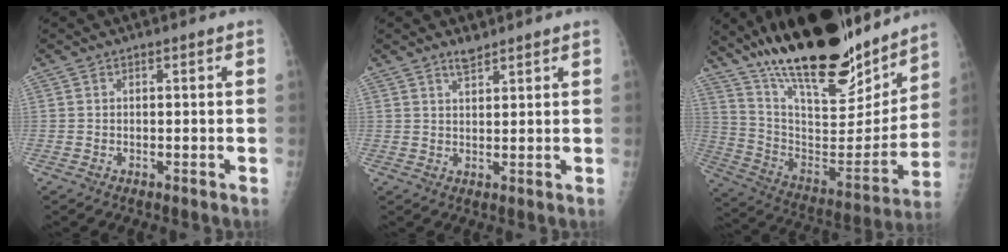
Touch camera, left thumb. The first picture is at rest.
{"total": 2.7, "force": [2.3, 0.8, 1.1], "torque": [-0.013, -0.017, 0.041]}
{"total": 31.7, "force": [23.3, 10.5, 18.7], "torque": [-0.279, -0.080, 0.380]}